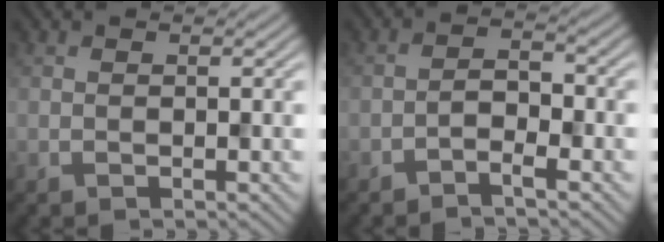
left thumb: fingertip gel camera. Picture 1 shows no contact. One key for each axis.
{"total": 2.5, "fx": -1.8, "fy": 0.7, "fz": 1.5, "tx": -0.029, "ty": 0.009, "tz": -0.039}